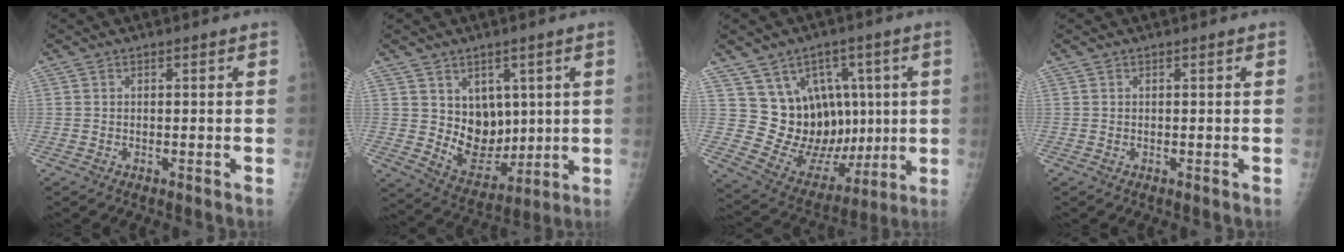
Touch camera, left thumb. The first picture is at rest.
{"total": 10.0, "force": [2.6, 7.6, 6.0], "torque": [-0.053, -0.032, 0.067]}
{"total": 17.0, "force": [3.1, 12.9, 10.7], "torque": [-0.104, -0.012, 0.084]}
{"total": 0.0}